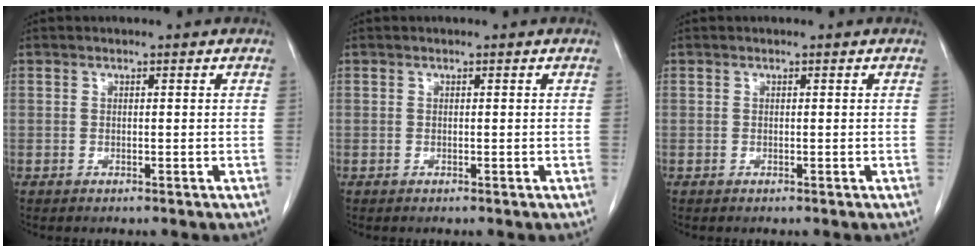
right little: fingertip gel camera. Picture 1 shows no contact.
{"total": 0.0}
{"total": 0.0}